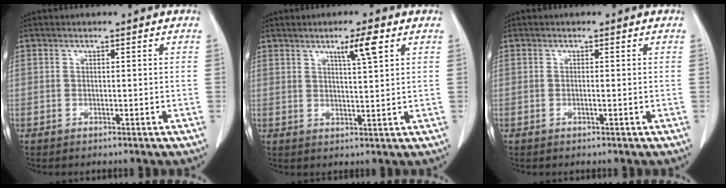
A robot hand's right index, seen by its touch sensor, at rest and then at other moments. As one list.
[{"total": 4.7, "force": [2.5, 0.1, 4.0], "torque": [-0.064, 0.001, 0.042]}, {"total": 0.6, "force": [-0.1, 0.0, 0.6], "torque": [-0.011, 0.000, -0.002]}]